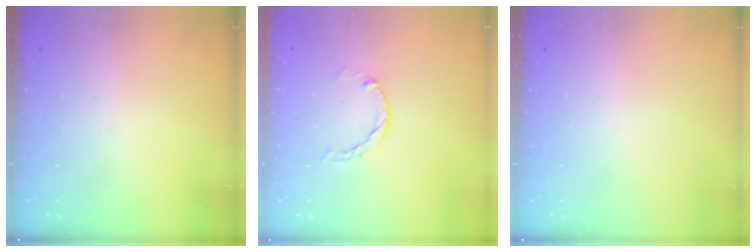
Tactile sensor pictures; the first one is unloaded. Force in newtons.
{"total": 0.7, "press": 0.7, "slide": 0.2}
{"total": 0.0}